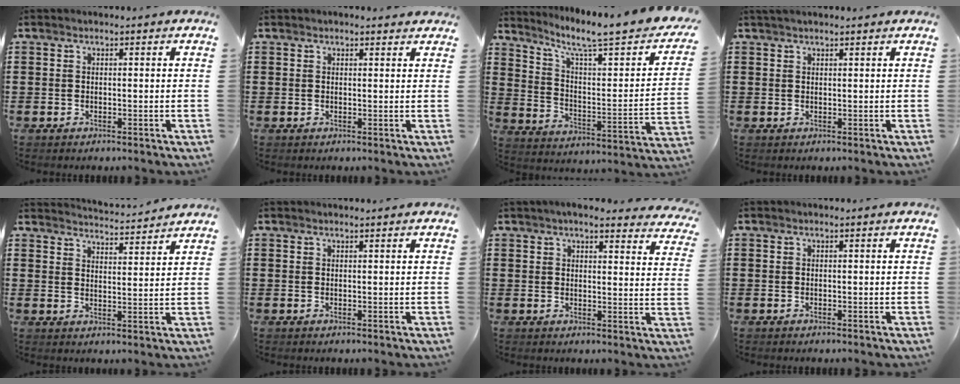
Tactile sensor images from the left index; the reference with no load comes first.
{"total": 1.2, "force": [1.1, 0.4, 0.1], "torque": [-0.004, 0.001, 0.023]}
{"total": 7.1, "force": [5.6, 0.5, 4.3], "torque": [-0.095, -0.053, 0.083]}
{"total": 1.0, "force": [0.8, 0.2, 0.5], "torque": [-0.010, 0.000, 0.016]}
{"total": 3.5, "force": [3.4, -0.9, 0.0], "torque": [-0.015, -0.028, 0.059]}
{"total": 0.5, "force": [0.5, 0.0, 0.3], "torque": [-0.006, -0.001, 0.010]}
{"total": 4.4, "force": [4.0, 0.2, 1.7], "torque": [-0.047, -0.012, 0.073]}
{"total": 0.0}